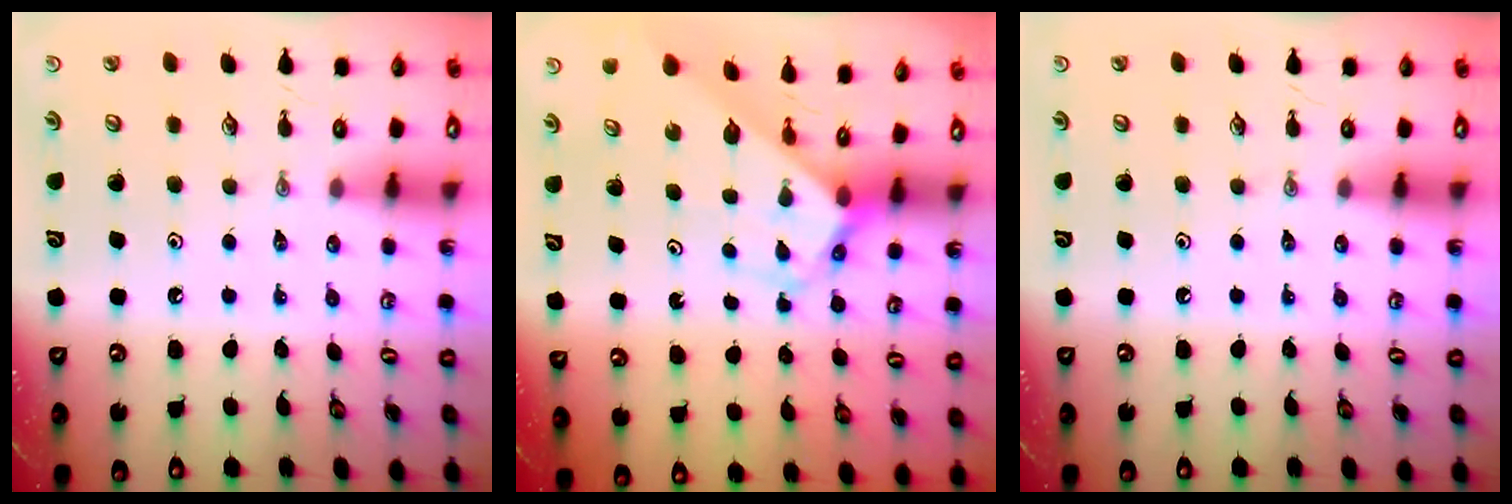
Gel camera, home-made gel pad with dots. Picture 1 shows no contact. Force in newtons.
{"total": 2.7, "press": 2.7, "slide": 0.1}
{"total": 0.0}